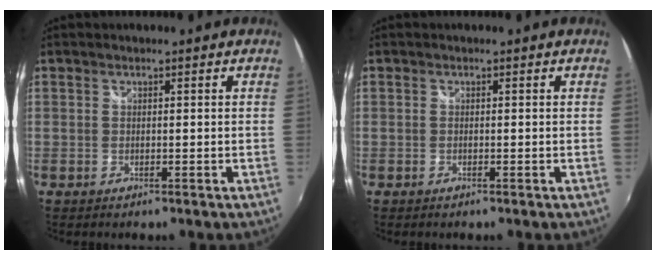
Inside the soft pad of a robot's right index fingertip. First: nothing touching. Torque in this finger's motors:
{"motor_torque": [0.24, 0.17, 0.12, 0.02]}